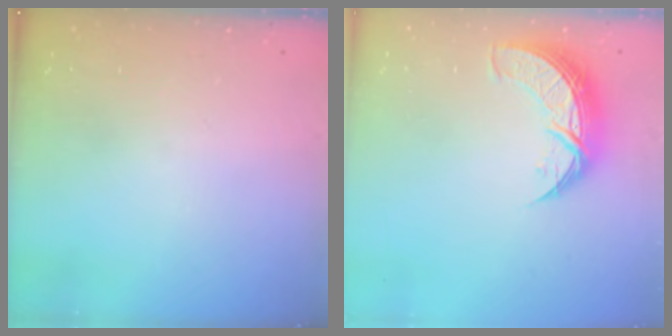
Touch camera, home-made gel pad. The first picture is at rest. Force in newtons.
{"total": 10.3, "press": 10.3, "slide": 0.7}